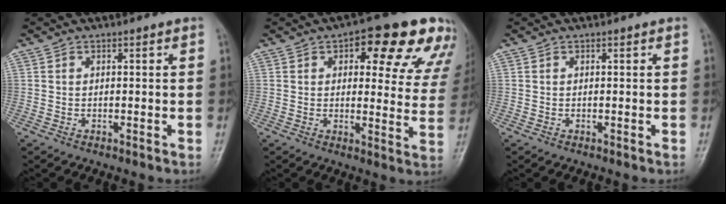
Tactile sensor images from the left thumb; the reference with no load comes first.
{"total": 17.7, "force": [9.9, 7.5, 12.6], "torque": [-0.108, -0.019, 0.112]}
{"total": 0.0}